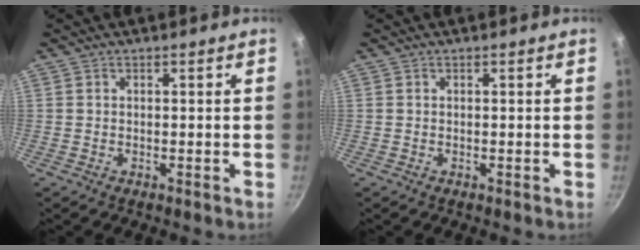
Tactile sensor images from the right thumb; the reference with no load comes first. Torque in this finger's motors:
{"motor_torque": [-0.24, 0.10, -0.05, 0.60, 0.04]}